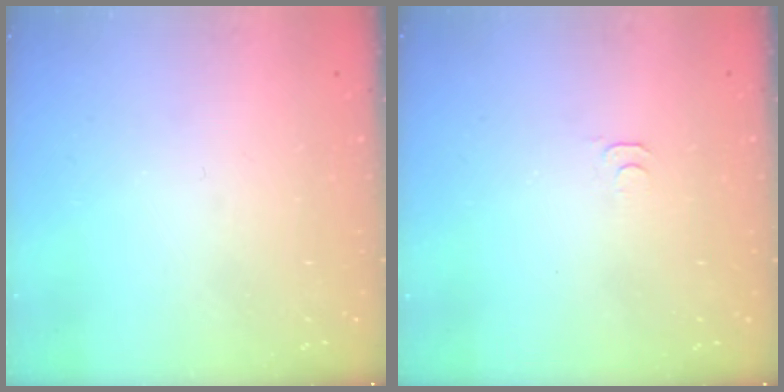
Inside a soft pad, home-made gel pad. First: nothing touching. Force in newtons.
{"total": 2.8, "press": 2.7, "slide": 0.5}